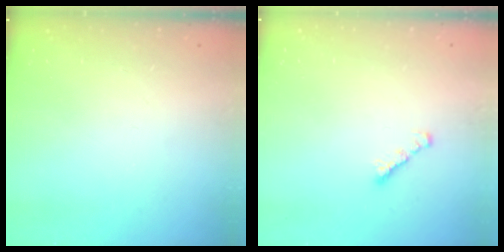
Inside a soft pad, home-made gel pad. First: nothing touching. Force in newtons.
{"total": 1.6, "press": 1.5, "slide": 0.5}